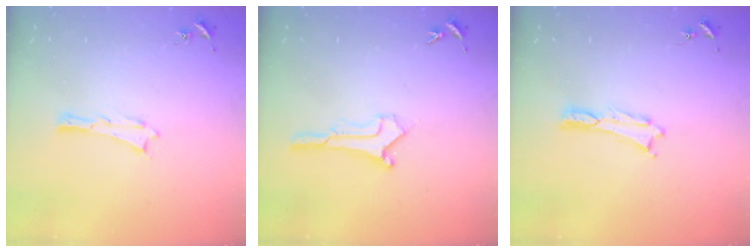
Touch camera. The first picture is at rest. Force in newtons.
{"total": 0.9, "press": 0.9, "slide": 0.1}
{"total": 0.0}